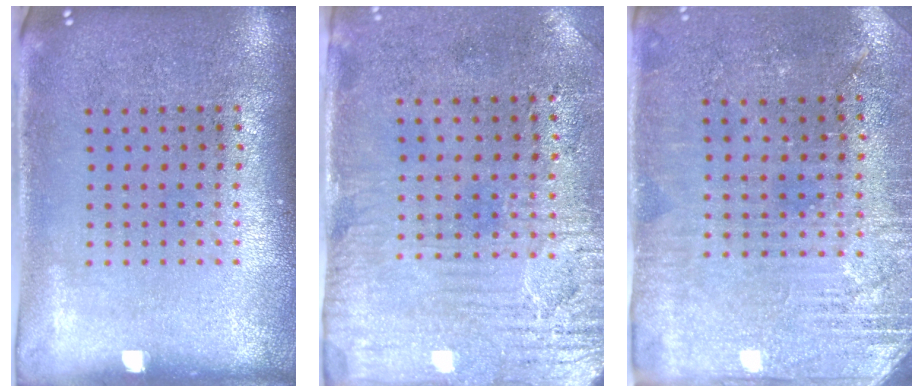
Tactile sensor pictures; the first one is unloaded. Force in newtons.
{"total": 3.2, "press": 2.7, "slide": 1.8}
{"total": 2.8, "press": 2.7, "slide": 0.8}